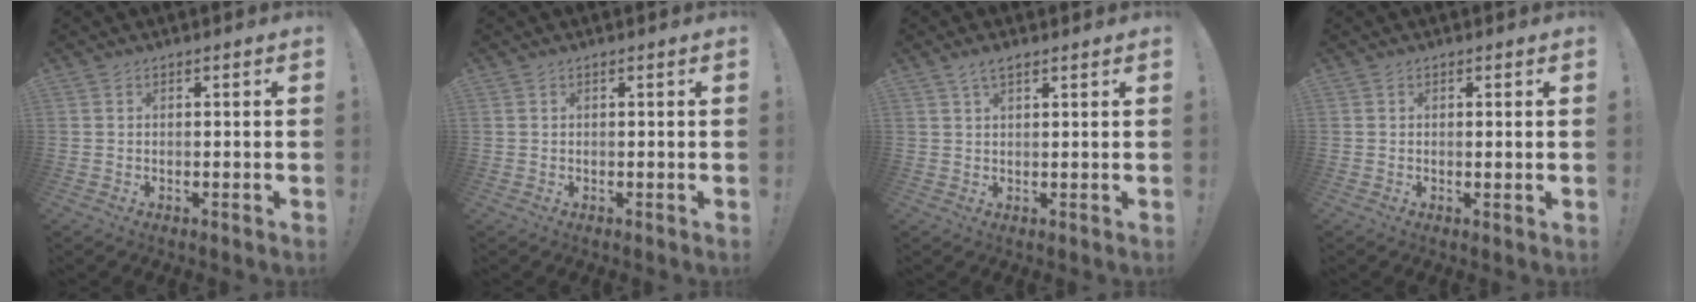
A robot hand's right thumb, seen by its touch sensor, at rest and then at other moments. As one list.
[{"total": 0.0}, {"total": 3.3, "force": [2.2, 1.1, 2.2], "torque": [-0.039, -0.006, 0.039]}, {"total": 0.9, "force": [0.4, 0.0, 0.9], "torque": [-0.003, -0.005, 0.003]}]